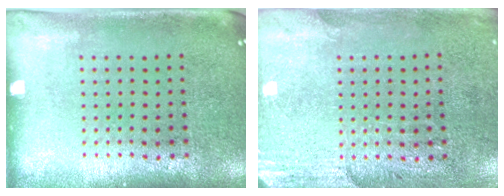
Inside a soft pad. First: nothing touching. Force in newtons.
{"total": 2.7, "press": 2.3, "slide": 1.4}